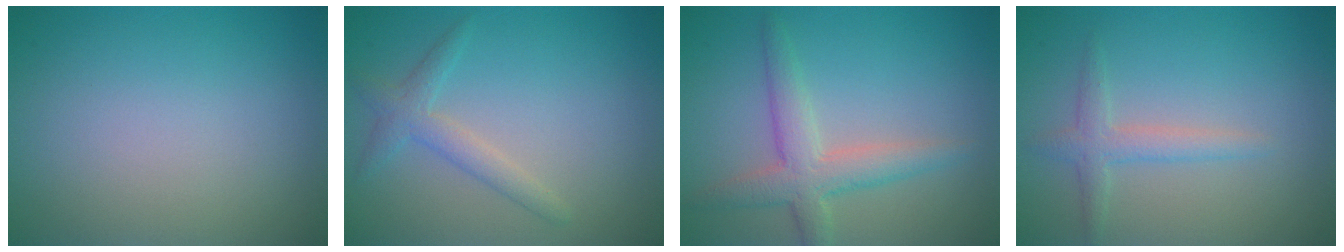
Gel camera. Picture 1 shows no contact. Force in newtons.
{"total": 2.2, "press": 2.2, "slide": 0.1}
{"total": 3.9, "press": 3.9, "slide": 0.2}
{"total": 1.9, "press": 1.9, "slide": 0.0}